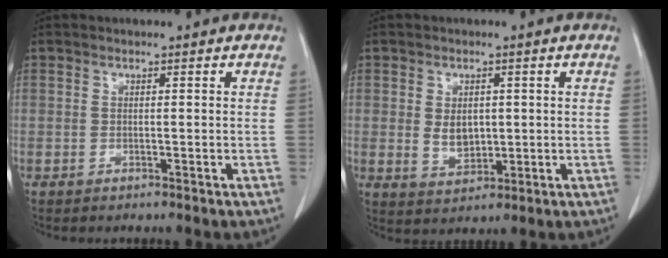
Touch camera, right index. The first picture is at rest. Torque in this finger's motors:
{"motor_torque": [0.53, -0.04, 0.15, 0.06]}